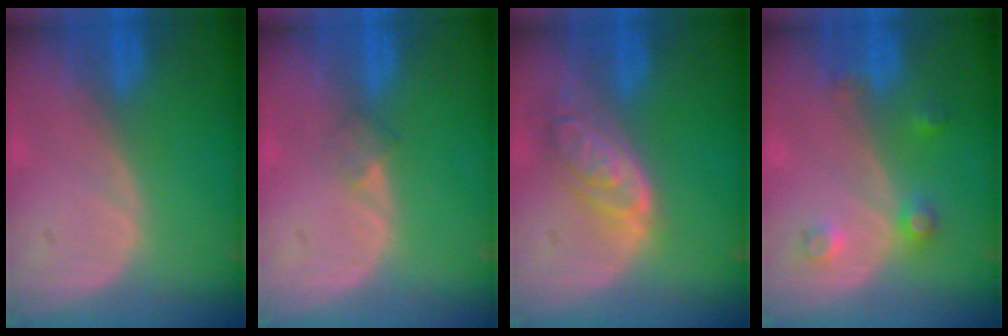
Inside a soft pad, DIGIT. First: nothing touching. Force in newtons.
{"total": 1.5, "press": 1.2, "slide": 1.0}
{"total": 6.3, "press": 5.7, "slide": 2.8}
{"total": 3.5, "press": 3.1, "slide": 1.5}